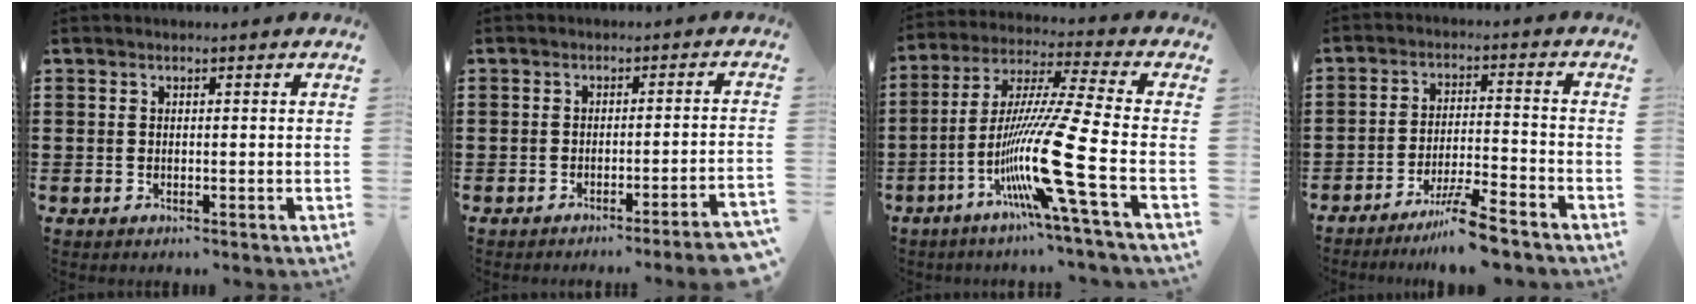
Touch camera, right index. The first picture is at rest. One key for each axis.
{"total": 3.1, "fx": -2.4, "fy": -0.6, "fz": 1.7, "tx": -0.029, "ty": -0.009, "tz": -0.048}
{"total": 16.2, "fx": -5.6, "fy": 0.1, "fz": 15.2, "tx": -0.308, "ty": -0.016, "tz": -0.105}
{"total": 7.0, "fx": -5.8, "fy": -0.1, "fz": 4.0, "tx": -0.076, "ty": -0.008, "tz": -0.109}